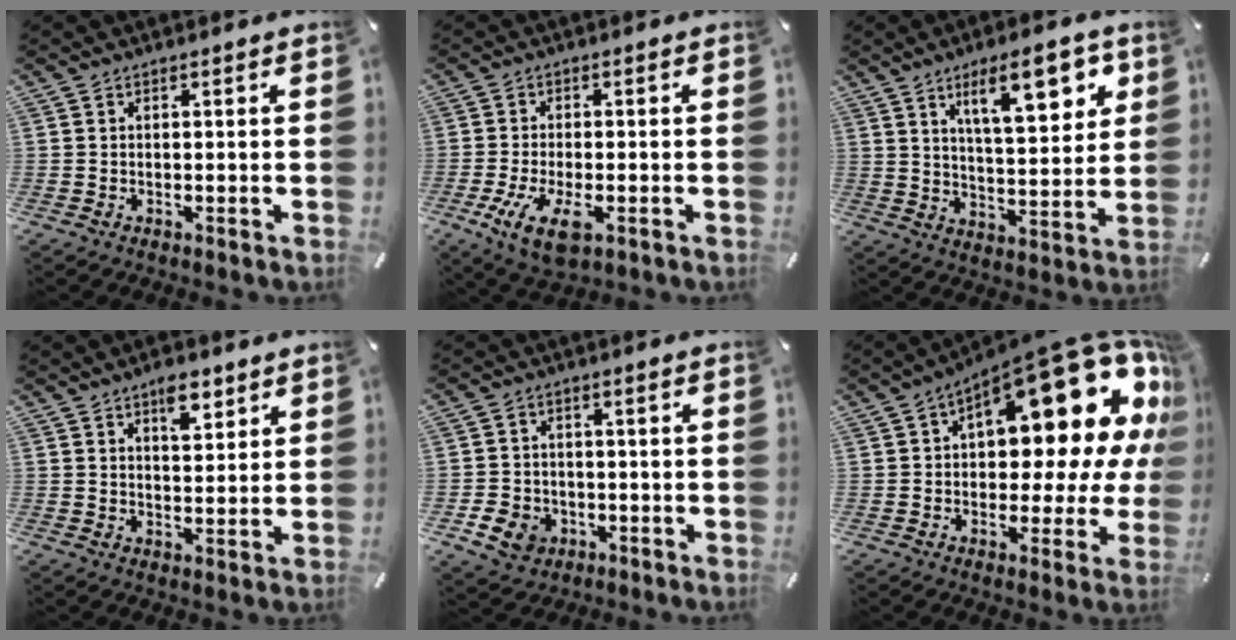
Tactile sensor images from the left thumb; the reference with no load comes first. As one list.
[{"total": 8.4, "force": [-3.3, 3.3, 7.0], "torque": [-0.146, -0.012, -0.057]}, {"total": 14.5, "force": [7.5, 5.4, 11.1], "torque": [-0.167, -0.023, 0.120]}, {"total": 6.3, "force": [4.1, 3.1, 3.6], "torque": [-0.041, -0.020, 0.066]}, {"total": 6.6, "force": [-2.5, 5.6, 2.3], "torque": [-0.044, 0.009, -0.046]}, {"total": 24.6, "force": [10.3, 11.3, 19.3], "torque": [-0.246, -0.087, 0.173]}]